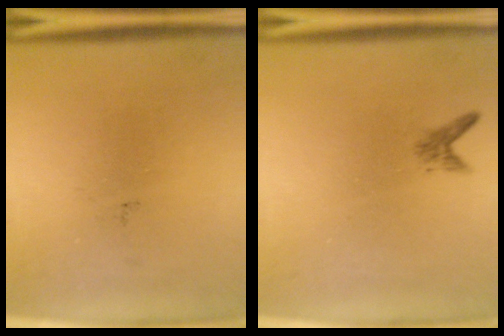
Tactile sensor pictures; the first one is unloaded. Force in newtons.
{"total": 1.1}